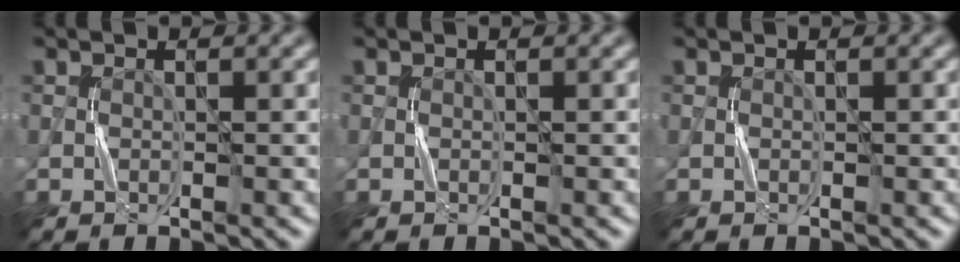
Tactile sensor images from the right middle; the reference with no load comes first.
{"total": 0.0}
{"total": 0.0}